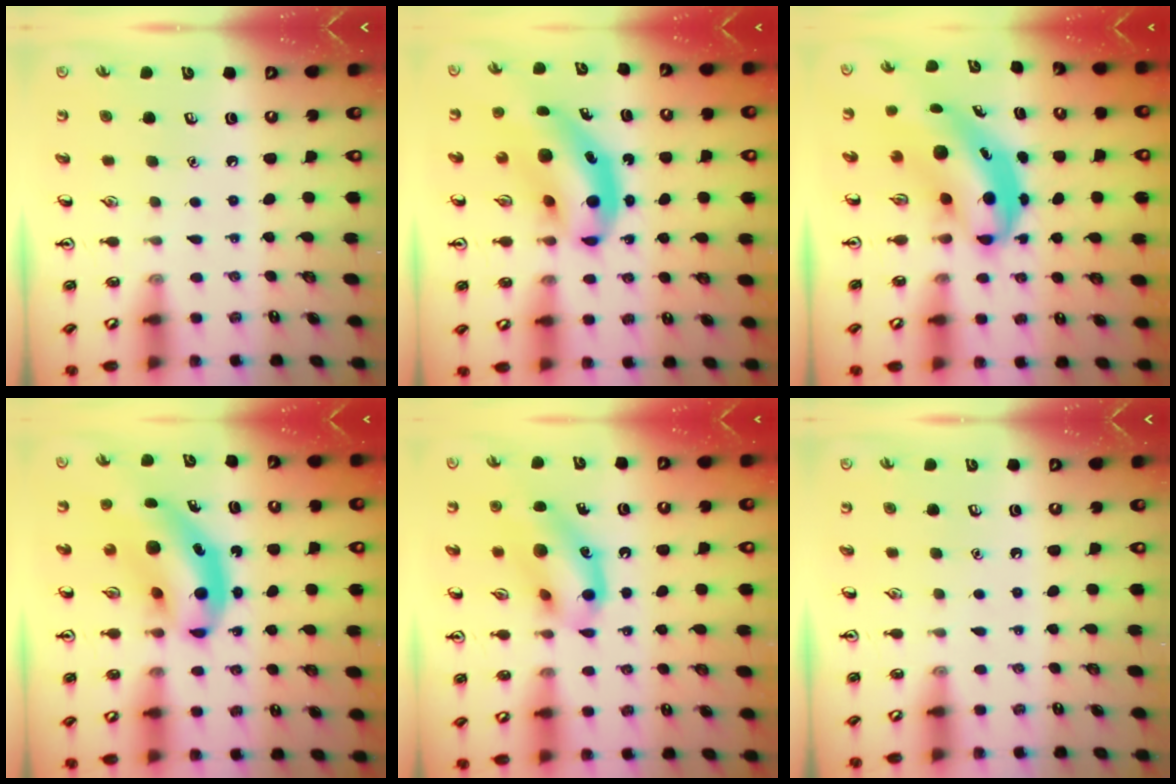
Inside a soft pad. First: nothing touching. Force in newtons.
{"total": 12.5, "press": 11.9, "slide": 3.7}
{"total": 7.7, "press": 7.4, "slide": 1.9}
{"total": 12.5, "press": 11.9, "slide": 3.7}
{"total": 13.7, "press": 13.5, "slide": 2.5}
{"total": 0.0}